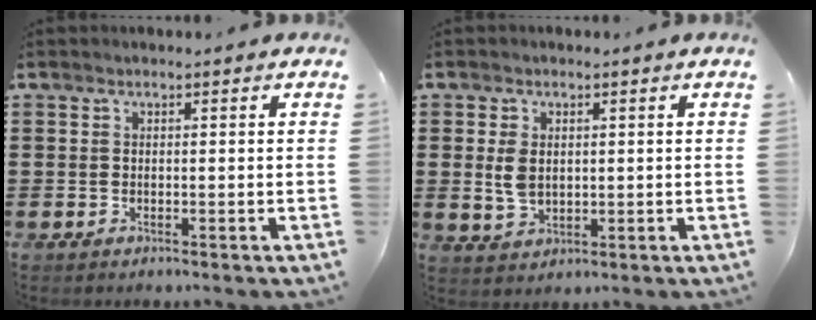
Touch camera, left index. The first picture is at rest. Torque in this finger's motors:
{"motor_torque": [0.64, 0.57, 0.21, 0.04]}